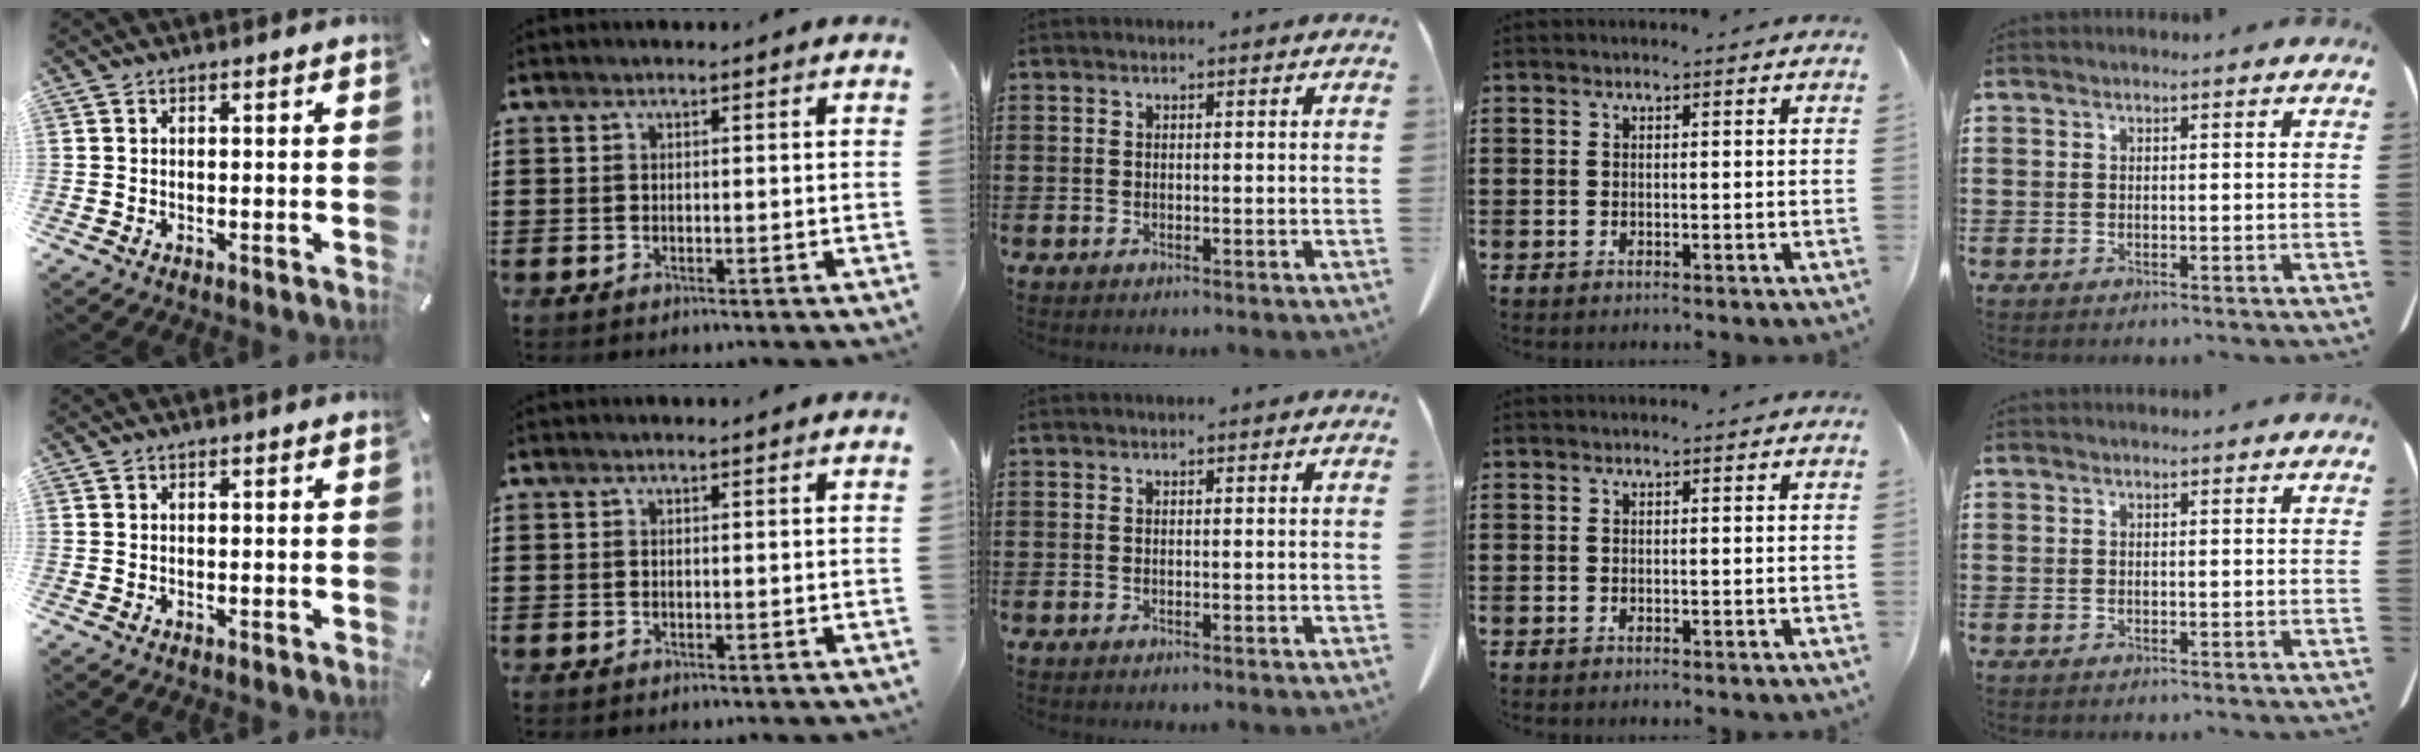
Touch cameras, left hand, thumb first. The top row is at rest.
{}